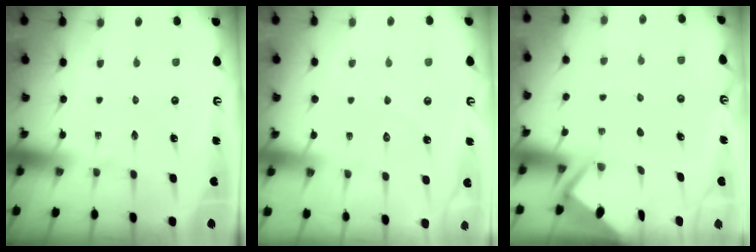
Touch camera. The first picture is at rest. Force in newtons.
{"total": 5.4, "press": 5.4, "slide": 0.7}
{"total": 2.6, "press": 2.6, "slide": 0.4}